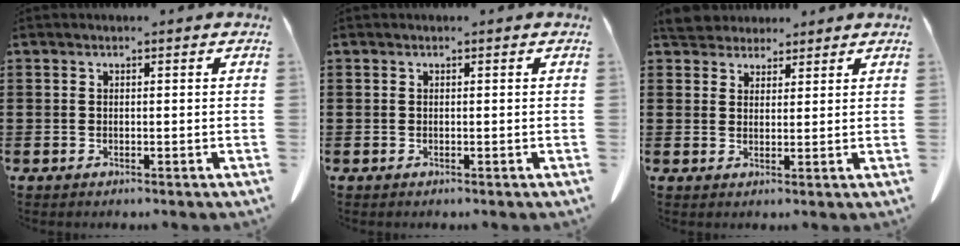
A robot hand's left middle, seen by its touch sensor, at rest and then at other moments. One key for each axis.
{"total": 0.0}
{"total": 4.4, "fx": 4.1, "fy": 1.4, "fz": 0.7, "tx": -0.029, "ty": -0.007, "tz": 0.080}